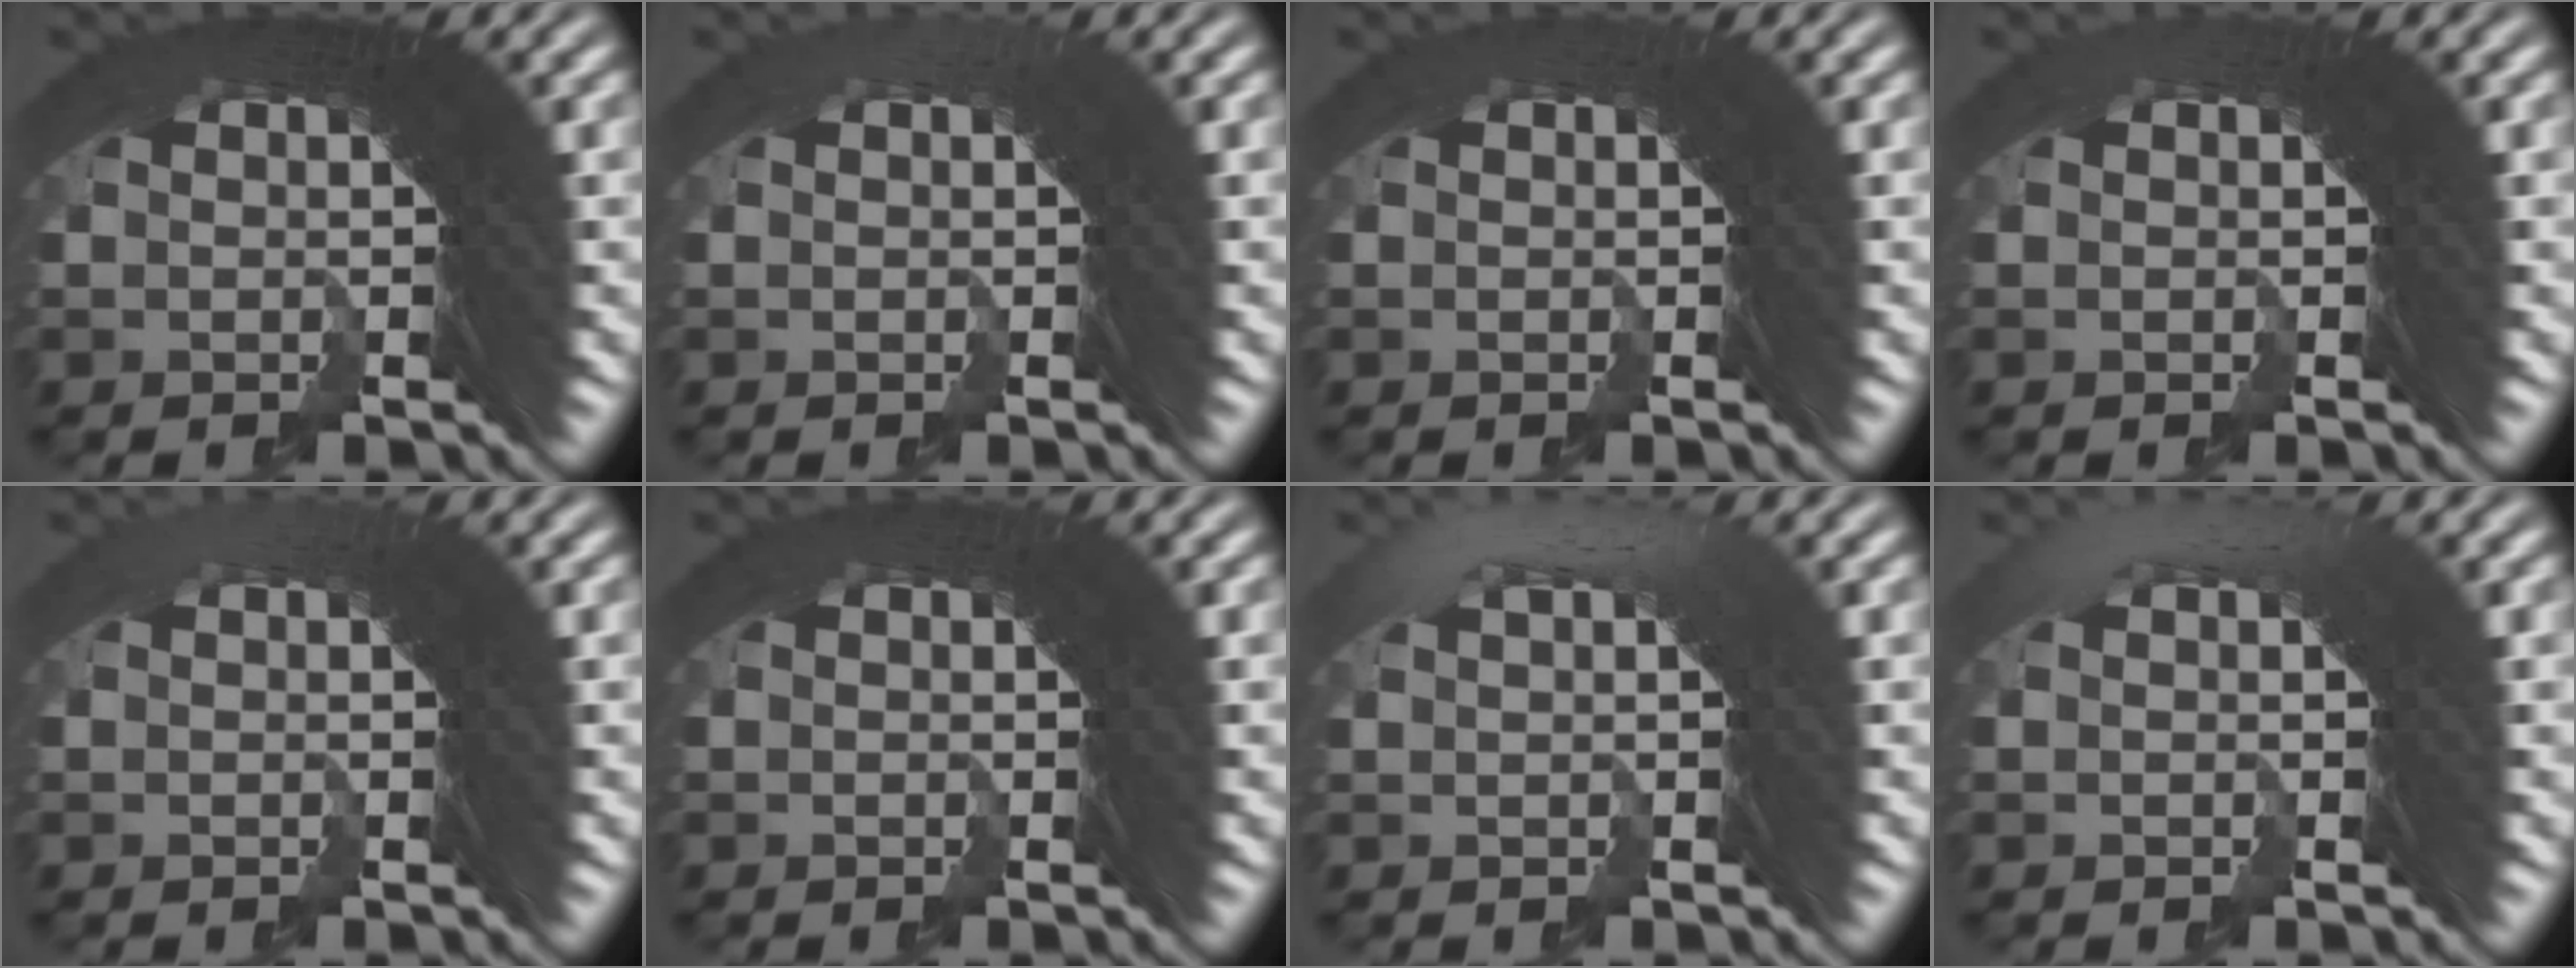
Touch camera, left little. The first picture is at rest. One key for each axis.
{"total": 2.5, "fx": -0.8, "fy": -1.4, "fz": -1.9, "tx": 0.026, "ty": -0.004, "tz": -0.011}
{"total": 1.0, "fx": -0.3, "fy": -0.3, "fz": -0.9, "tx": 0.012, "ty": 0.000, "tz": -0.006}
{"total": 1.6, "fx": -0.5, "fy": -0.7, "fz": -1.4, "tx": 0.021, "ty": -0.003, "tz": -0.008}
{"total": 3.9, "fx": -1.2, "fy": -2.4, "fz": -2.8, "tx": 0.039, "ty": -0.010, "tz": -0.015}
{"total": 0.7, "fx": -0.2, "fy": -0.2, "fz": -0.7, "tx": 0.008, "ty": 0.000, "tz": -0.004}
{"total": 5.0, "fx": -0.4, "fy": -3.9, "fz": -3.0, "tx": 0.050, "ty": 0.001, "tz": 0.001}
{"total": 5.1, "fx": -1.1, "fy": -3.5, "fz": -3.5, "tx": 0.044, "ty": -0.011, "tz": -0.010}